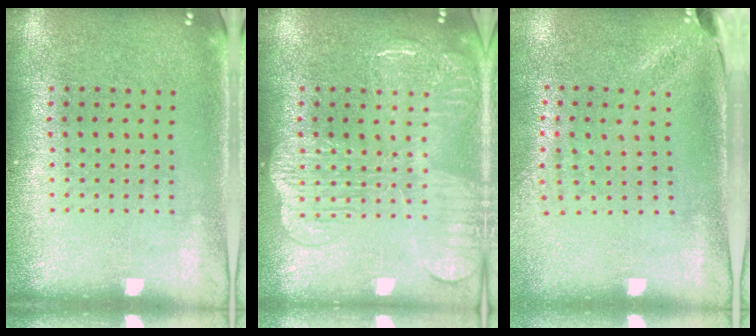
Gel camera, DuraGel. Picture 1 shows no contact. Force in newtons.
{"total": 3.9, "press": 3.9, "slide": 0.6}
{"total": 2.0, "press": 1.6, "slide": 1.2}